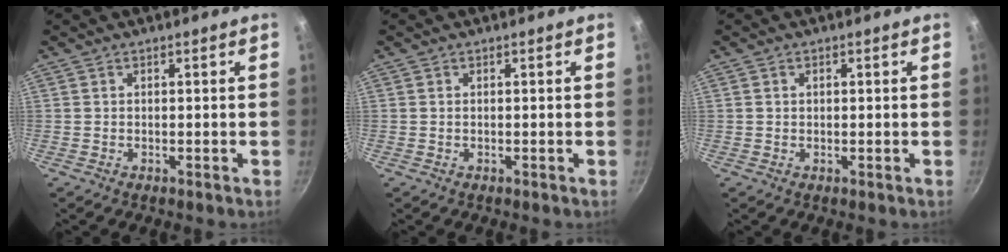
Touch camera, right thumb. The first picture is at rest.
{"total": 0.0}
{"total": 0.7, "force": [0.2, 0.6, 0.4], "torque": [-0.004, 0.004, 0.003]}